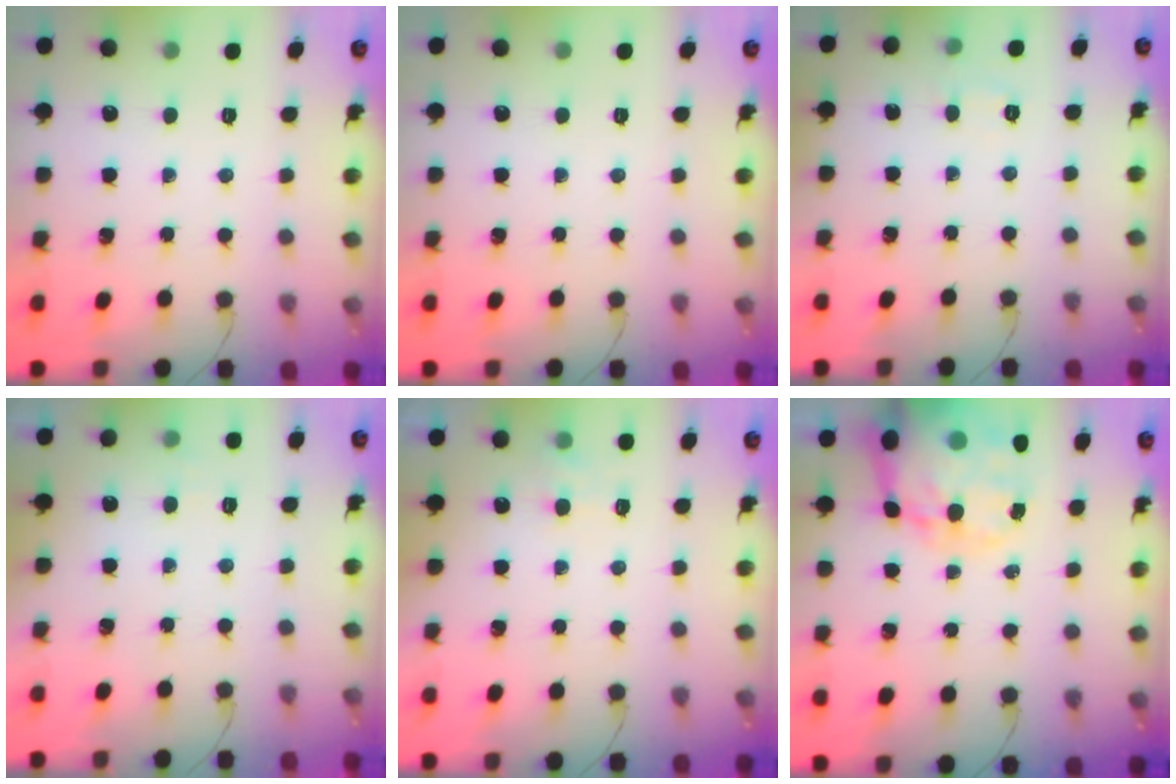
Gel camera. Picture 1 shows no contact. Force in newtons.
{"total": 0.0}
{"total": 4.9, "press": 4.7, "slide": 1.2}
{"total": 2.6, "press": 2.1, "slide": 1.5}
{"total": 6.1, "press": 5.9, "slide": 1.5}
{"total": 21.9, "press": 21.1, "slide": 5.9}